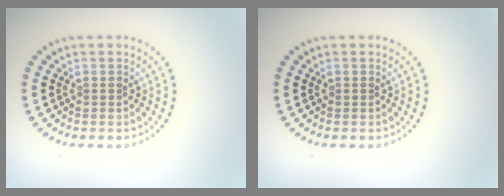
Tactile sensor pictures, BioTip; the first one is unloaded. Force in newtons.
{"total": 0.0}